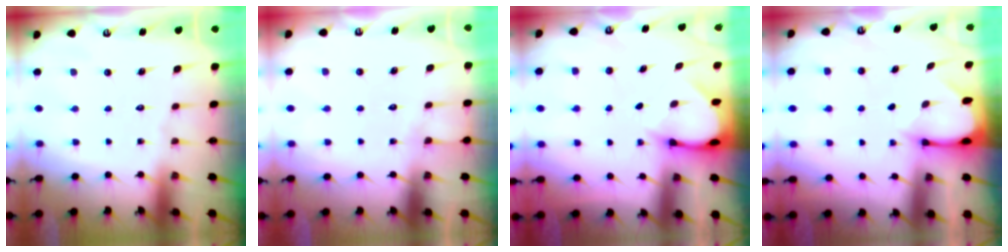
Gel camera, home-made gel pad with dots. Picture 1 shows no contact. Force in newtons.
{"total": 4.8, "press": 4.7, "slide": 0.5}
{"total": 3.3, "press": 3.3, "slide": 0.2}
{"total": 2.4, "press": 2.3, "slide": 0.3}